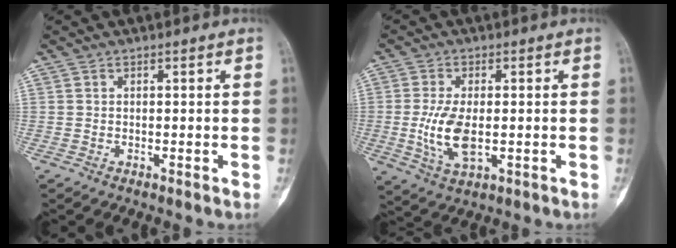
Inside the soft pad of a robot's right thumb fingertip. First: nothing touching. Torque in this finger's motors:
{"motor_torque": [1.38, 0.80, 0.87, -0.67, 0.23]}